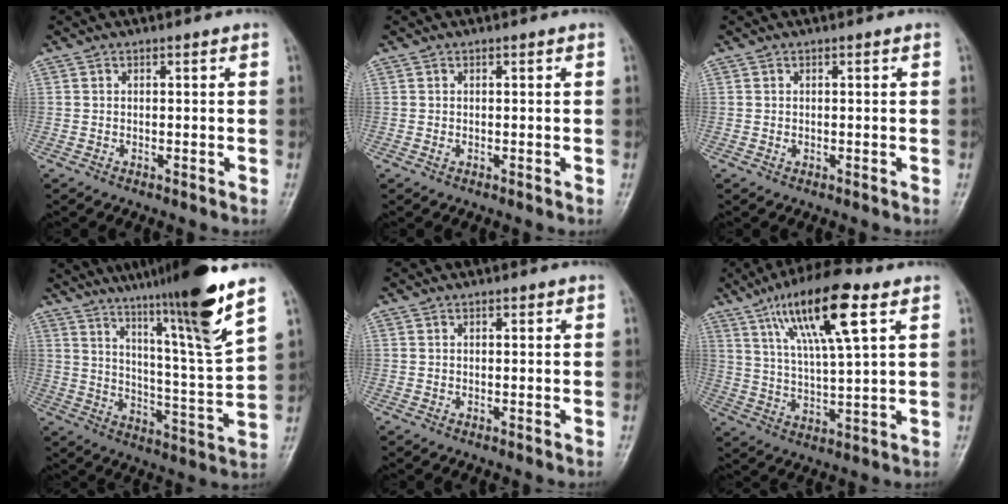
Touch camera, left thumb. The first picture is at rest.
{"total": 0.6, "force": [0.1, 0.3, 0.5], "torque": [-0.007, 0.000, 0.004]}
{"total": 0.5, "force": [0.1, 0.3, 0.4], "torque": [-0.004, -0.001, 0.004]}
{"total": 19.6, "force": [13.6, -0.6, 14.0], "torque": [-0.204, -0.077, 0.212]}
{"total": 0.7, "force": [0.4, 0.3, 0.4], "torque": [-0.006, -0.001, 0.006]}
{"total": 15.7, "force": [7.8, 3.5, 13.1], "torque": [-0.229, -0.017, 0.140]}